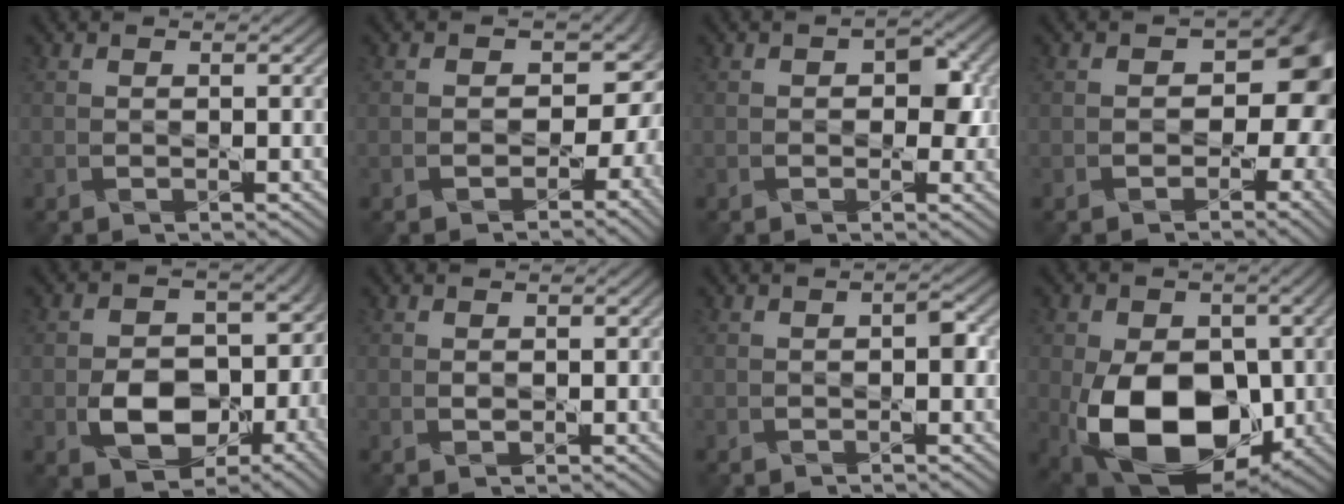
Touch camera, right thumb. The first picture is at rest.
{"total": 8.1, "force": [-0.3, 6.5, 4.7], "torque": [-0.037, -0.022, 0.000]}
{"total": 2.4, "force": [0.1, 1.7, 1.7], "torque": [-0.022, -0.002, -0.004]}
{"total": 10.3, "force": [-1.4, 7.9, 6.5], "torque": [-0.036, -0.021, -0.018]}
{"total": 9.2, "force": [-1.4, 7.1, 5.7], "torque": [-0.101, -0.028, -0.028]}
{"total": 0.7, "force": [0.1, 0.6, 0.4], "torque": [-0.006, -0.005, 0.001]}
{"total": 1.1, "force": [-0.3, 0.6, 0.9], "torque": [-0.011, 0.002, -0.008]}
{"total": 16.0, "force": [-3.8, 10.7, 11.2], "torque": [-0.183, -0.035, -0.061]}